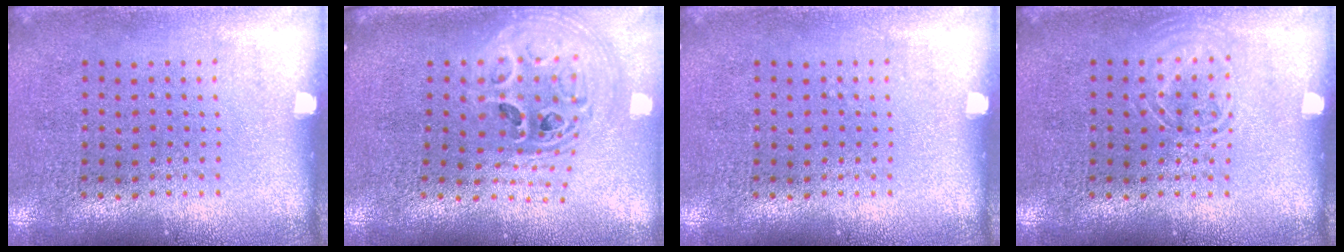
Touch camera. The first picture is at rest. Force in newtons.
{"total": 2.6, "press": 1.9, "slide": 1.8}
{"total": 0.0}
{"total": 1.6, "press": 1.6, "slide": 0.2}